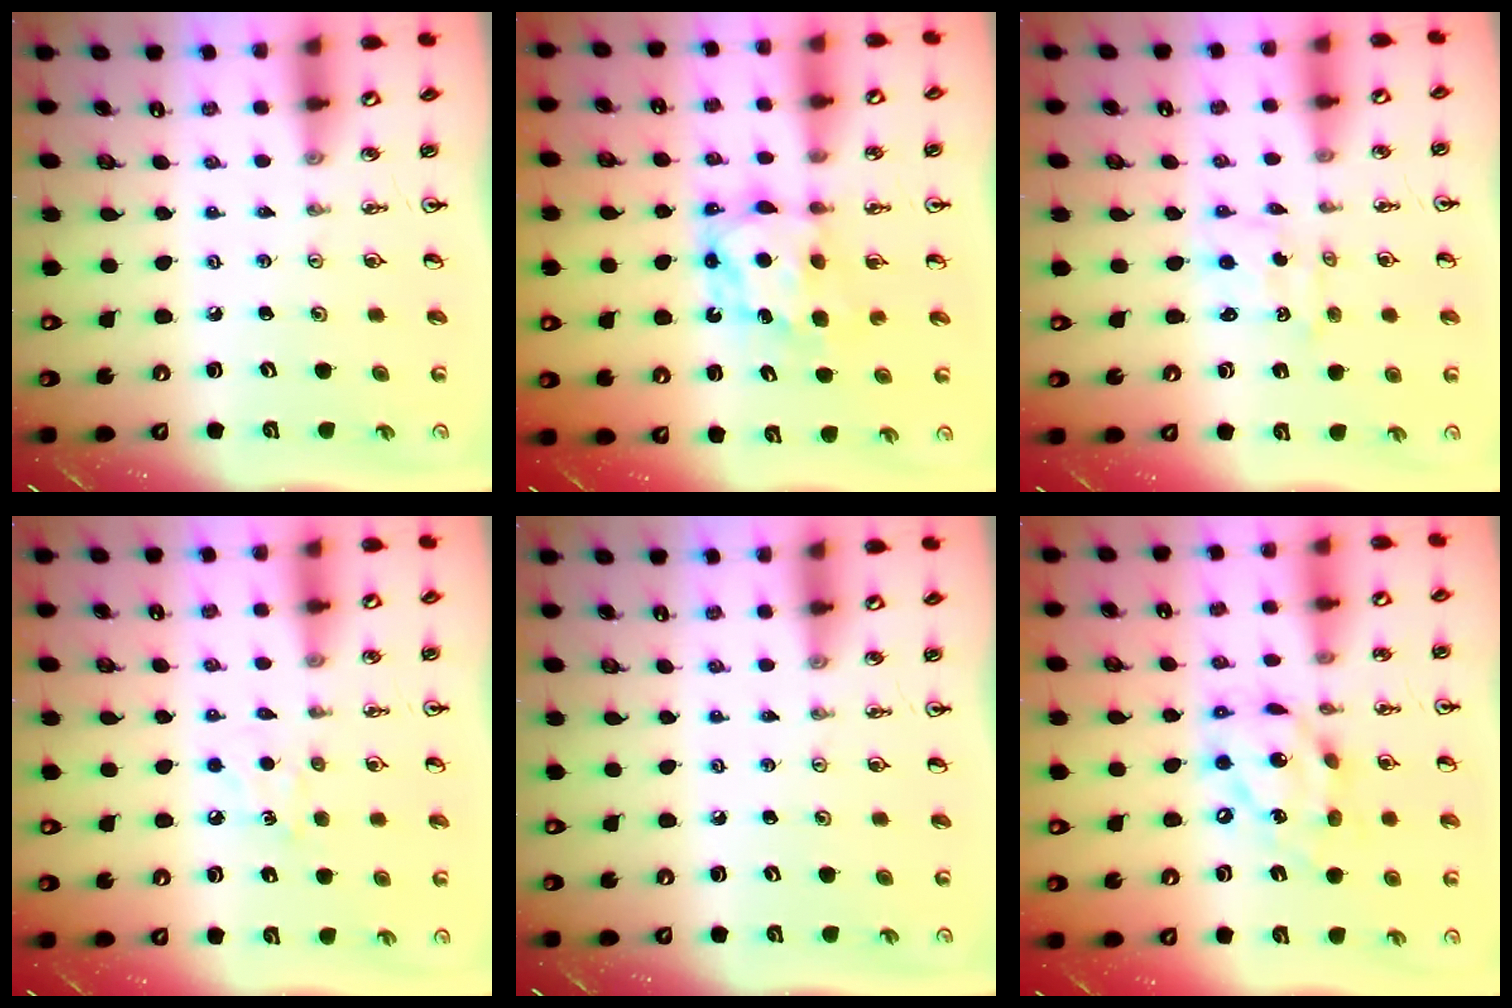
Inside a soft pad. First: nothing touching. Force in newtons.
{"total": 6.6, "press": 6.6, "slide": 0.2}
{"total": 1.0, "press": 0.9, "slide": 0.5}
{"total": 6.9, "press": 6.8, "slide": 1.0}
{"total": 0.0}
{"total": 14.1, "press": 14.0, "slide": 1.2}